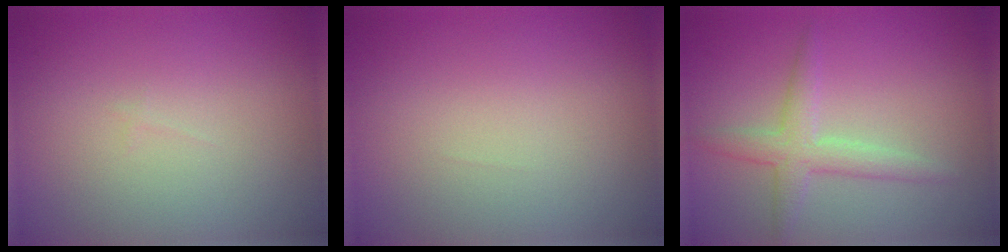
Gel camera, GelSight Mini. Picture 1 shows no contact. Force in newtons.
{"total": 0.0}
{"total": 2.8, "press": 2.8, "slide": 0.0}